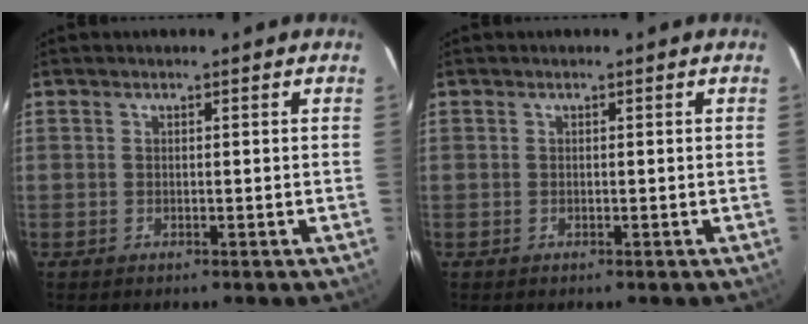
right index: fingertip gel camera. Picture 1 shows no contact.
{"total": 0.0}